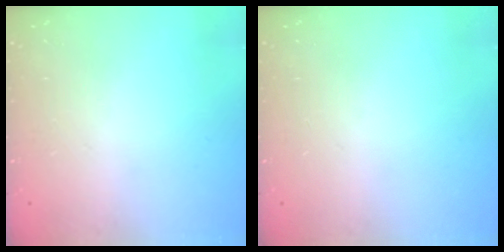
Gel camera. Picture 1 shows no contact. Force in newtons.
{"total": 0.0}